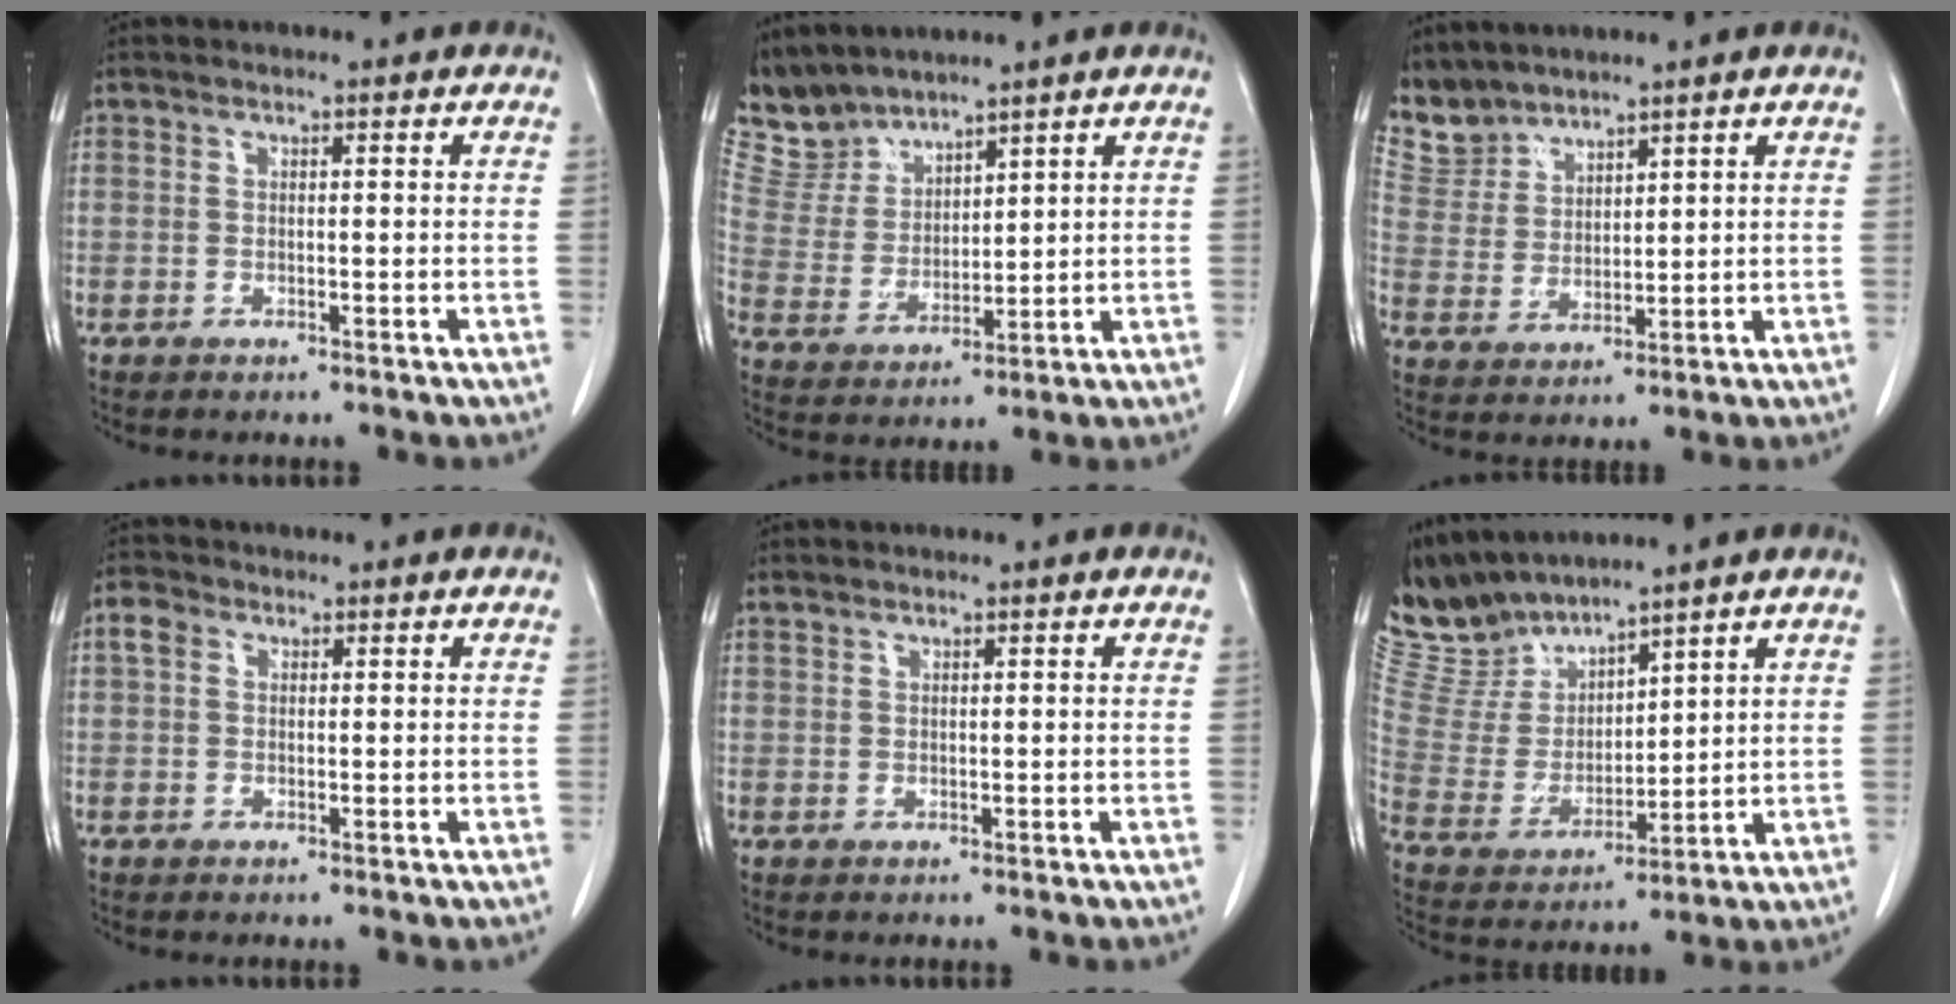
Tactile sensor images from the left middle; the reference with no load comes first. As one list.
[{"total": 7.0, "force": [6.9, 1.5, 0.0], "torque": [-0.019, 0.008, 0.160]}, {"total": 6.0, "force": [5.8, 1.7, -0.4], "torque": [-0.003, 0.004, 0.135]}, {"total": 2.2, "force": [0.7, 1.7, 1.2], "torque": [-0.028, 0.016, 0.012]}, {"total": 0.5, "force": [0.5, 0.1, 0.0], "torque": [-0.006, 0.005, 0.014]}, {"total": 9.9, "force": [9.8, 1.5, 1.1], "torque": [-0.047, 0.005, 0.223]}]